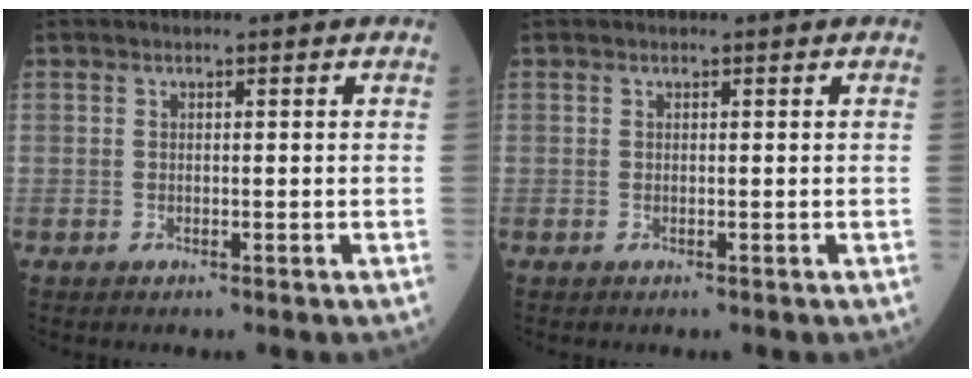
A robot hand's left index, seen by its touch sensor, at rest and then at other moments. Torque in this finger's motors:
{"motor_torque": [0.00, 0.00, 0.00, 0.00]}